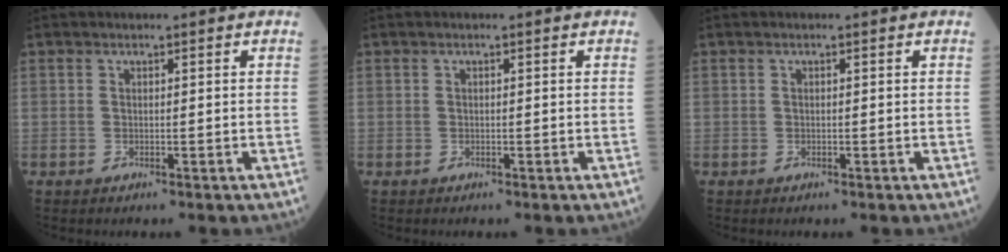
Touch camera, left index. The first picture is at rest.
{"total": 0.0}
{"total": 0.0}